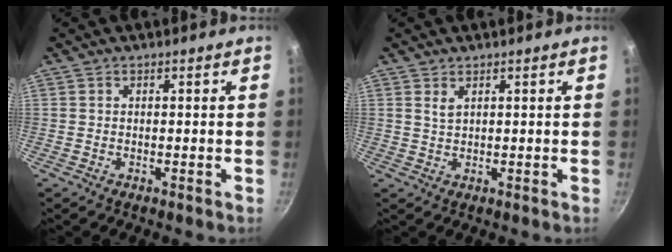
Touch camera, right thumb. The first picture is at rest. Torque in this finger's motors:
{"motor_torque": [-0.51, 0.40, -0.29, 0.22, 0.06]}